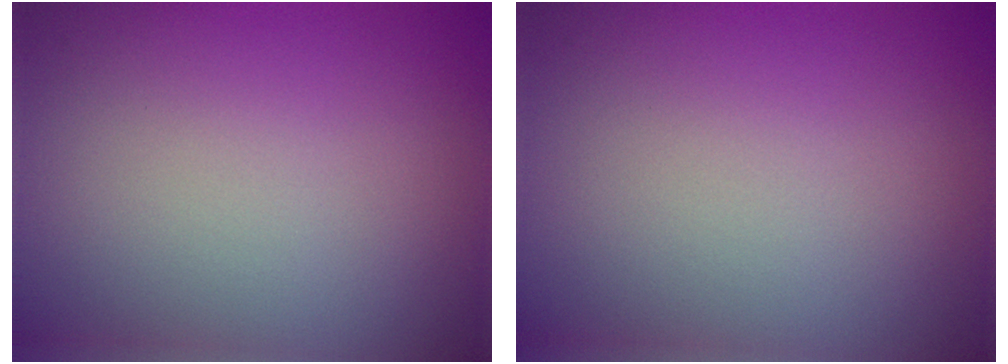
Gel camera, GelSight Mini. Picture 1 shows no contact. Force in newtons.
{"total": 0.0}